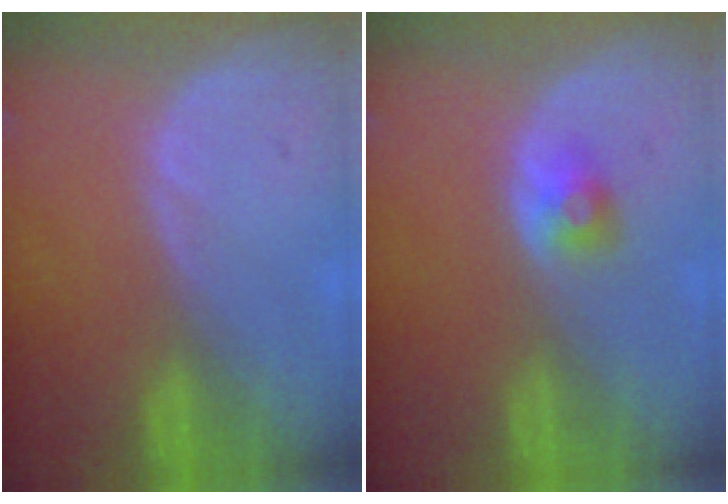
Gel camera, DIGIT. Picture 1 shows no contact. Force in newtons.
{"total": 2.4, "press": 2.2, "slide": 0.7}